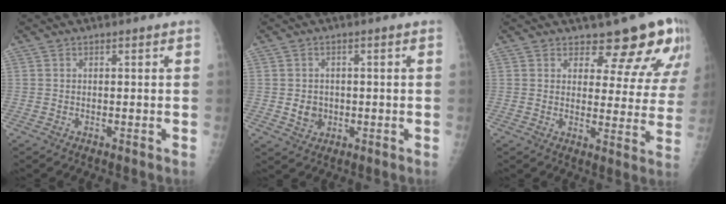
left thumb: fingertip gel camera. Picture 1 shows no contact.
{"total": 3.4, "force": [-0.6, 3.1, 1.3], "torque": [-0.007, 0.001, -0.001]}
{"total": 12.2, "force": [10.0, 4.8, 5.0], "torque": [-0.018, -0.071, 0.106]}